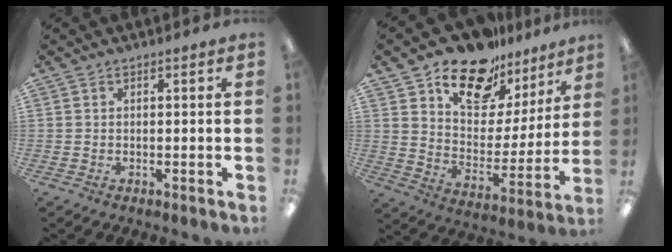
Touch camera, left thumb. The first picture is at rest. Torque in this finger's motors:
{"motor_torque": [0.49, 0.47, 1.14, -1.63, 0.08]}